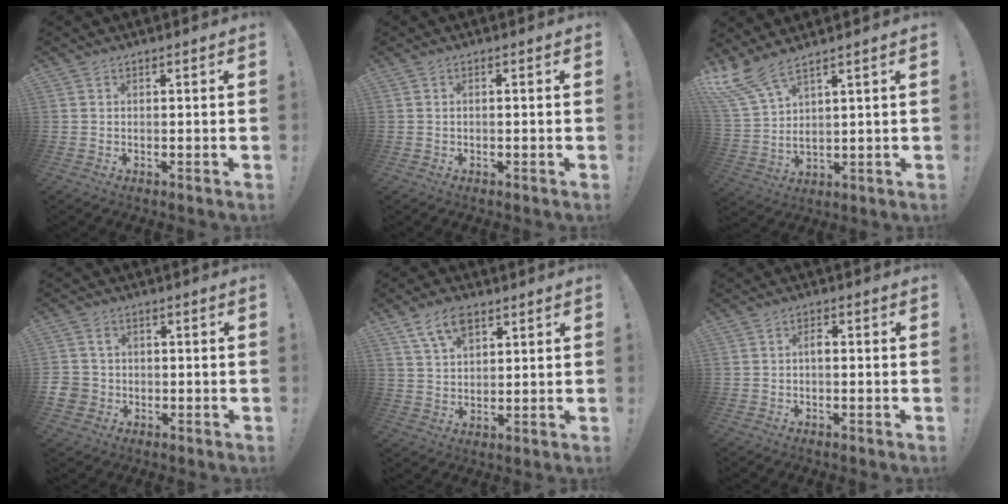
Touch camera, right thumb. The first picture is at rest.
{"total": 0.5, "force": [-0.3, 0.1, 0.4], "torque": [-0.008, 0.002, -0.006]}
{"total": 8.9, "force": [6.8, 1.8, 5.6], "torque": [-0.130, -0.038, 0.127]}
{"total": 5.5, "force": [-0.2, 5.1, 2.0], "torque": [-0.046, 0.007, -0.001]}
{"total": 8.8, "force": [5.4, 4.8, 5.0], "torque": [-0.088, -0.010, 0.101]}
{"total": 2.0, "force": [-0.3, 0.8, 1.8], "torque": [-0.031, 0.004, -0.009]}